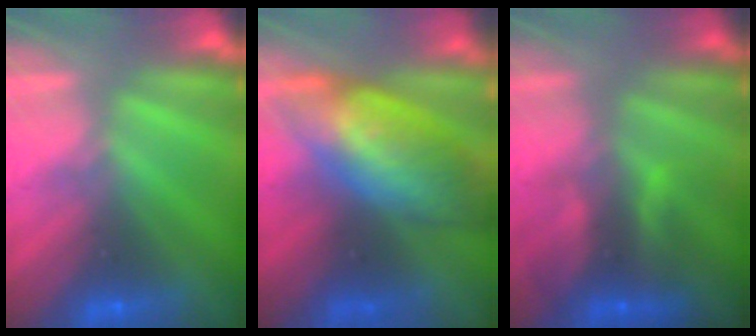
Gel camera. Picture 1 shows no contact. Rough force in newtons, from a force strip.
{"total": 9.6}
{"total": 8.0}